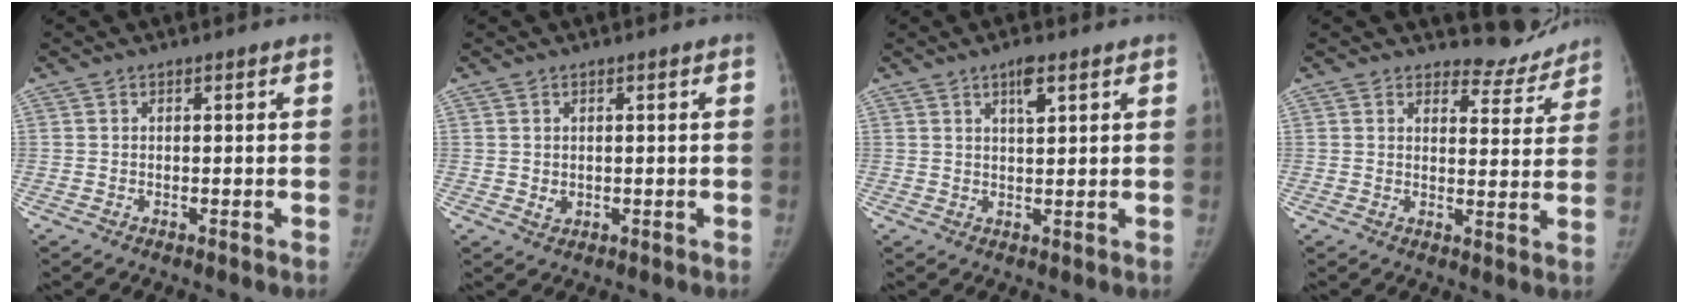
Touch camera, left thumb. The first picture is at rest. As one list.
[{"total": 1.6, "force": [0.3, 1.4, 0.7], "torque": [-0.011, -0.004, 0.011]}, {"total": 3.8, "force": [2.2, 1.2, 2.9], "torque": [-0.042, -0.008, 0.038]}, {"total": 6.9, "force": [6.4, 2.4, -0.1], "torque": [0.032, -0.060, 0.078]}]